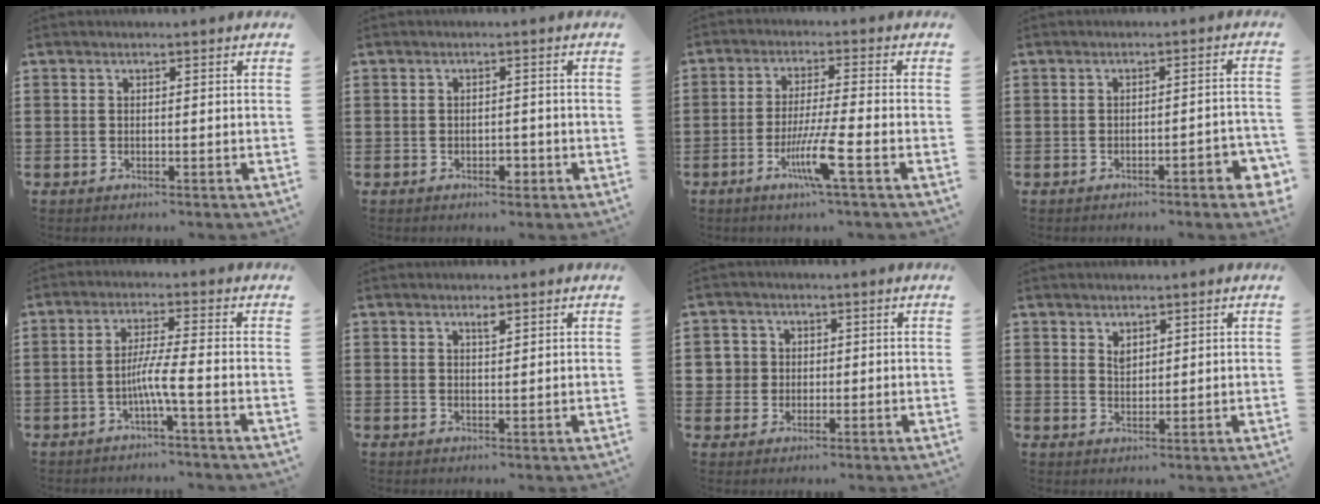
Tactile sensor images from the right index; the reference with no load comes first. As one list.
[{"total": 1.4, "force": [-0.7, 0.8, 0.9], "torque": [-0.019, 0.000, -0.015]}, {"total": 7.4, "force": [-3.2, 0.0, 6.7], "torque": [-0.135, -0.019, -0.062]}, {"total": 3.0, "force": [-2.0, 0.4, 2.1], "torque": [-0.036, -0.002, -0.038]}, {"total": 4.9, "force": [-2.0, -0.3, 4.5], "torque": [-0.088, -0.006, -0.041]}, {"total": 1.4, "force": [0.9, 0.4, 1.0], "torque": [-0.021, 0.002, 0.016]}, {"total": 3.4, "force": [0.2, 3.4, 0.6], "torque": [-0.029, 0.012, 0.002]}, {"total": 1.8, "force": [1.4, 0.9, 0.5], "torque": [-0.011, 0.003, 0.027]}]